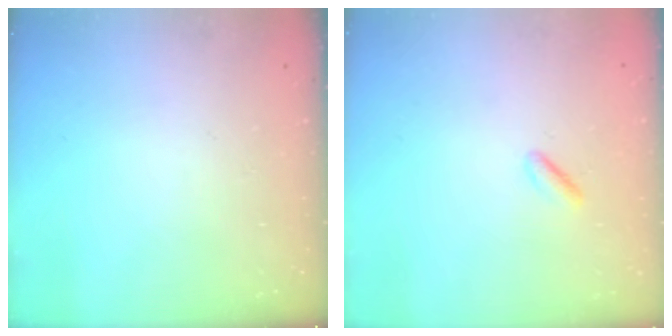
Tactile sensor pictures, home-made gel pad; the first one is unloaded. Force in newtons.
{"total": 1.4, "press": 1.2, "slide": 0.8}